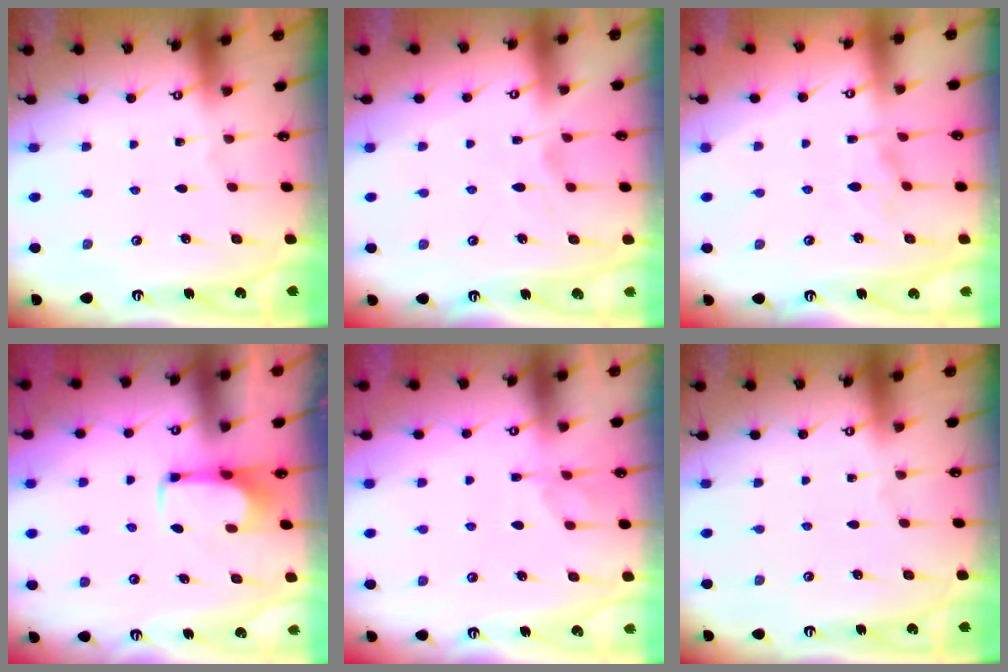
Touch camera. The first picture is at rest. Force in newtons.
{"total": 1.6, "press": 1.1, "slide": 1.2}
{"total": 2.5, "press": 2.3, "slide": 1.0}
{"total": 1.8, "press": 1.8, "slide": 0.1}
{"total": 1.2, "press": 0.5, "slide": 1.1}
{"total": 0.0}